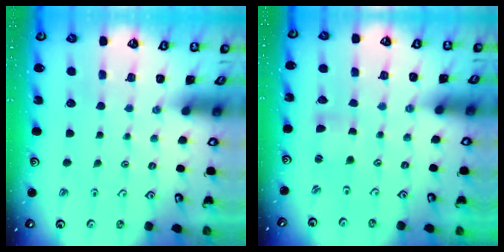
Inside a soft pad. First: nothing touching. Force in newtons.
{"total": 1.1, "press": 1.1, "slide": 0.2}